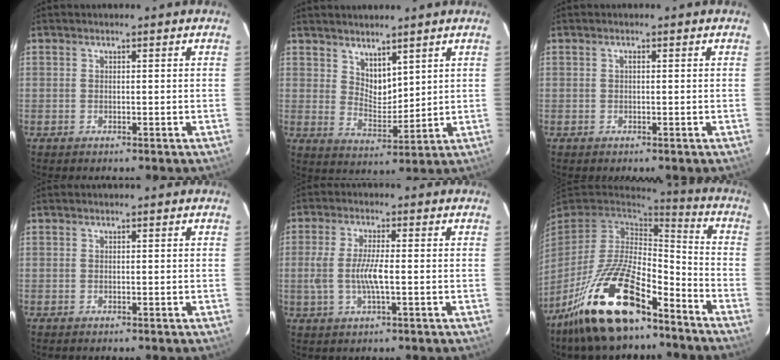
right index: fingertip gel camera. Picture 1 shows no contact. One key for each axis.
{"total": 5.7, "fx": 4.3, "fy": 2.8, "fz": 2.5, "tx": -0.033, "ty": -0.005, "tz": 0.082}
{"total": 0.5, "fx": 0.0, "fy": 0.2, "fz": 0.5, "tx": -0.008, "ty": 0.005, "tz": -0.001}
{"total": 0.0}
{"total": 6.5, "fx": -1.0, "fy": 1.2, "fz": 6.4, "tx": -0.126, "ty": -0.004, "tz": -0.018}
{"total": 21.5, "fx": -13.8, "fy": 8.1, "fz": 14.4, "tx": -0.291, "ty": -0.019, "tz": -0.243}